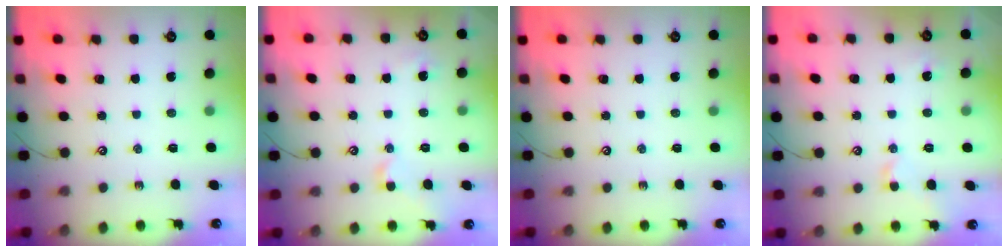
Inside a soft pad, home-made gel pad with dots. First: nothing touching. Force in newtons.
{"total": 1.7, "press": 1.6, "slide": 0.6}
{"total": 0.0}
{"total": 0.5, "press": 0.2, "slide": 0.5}